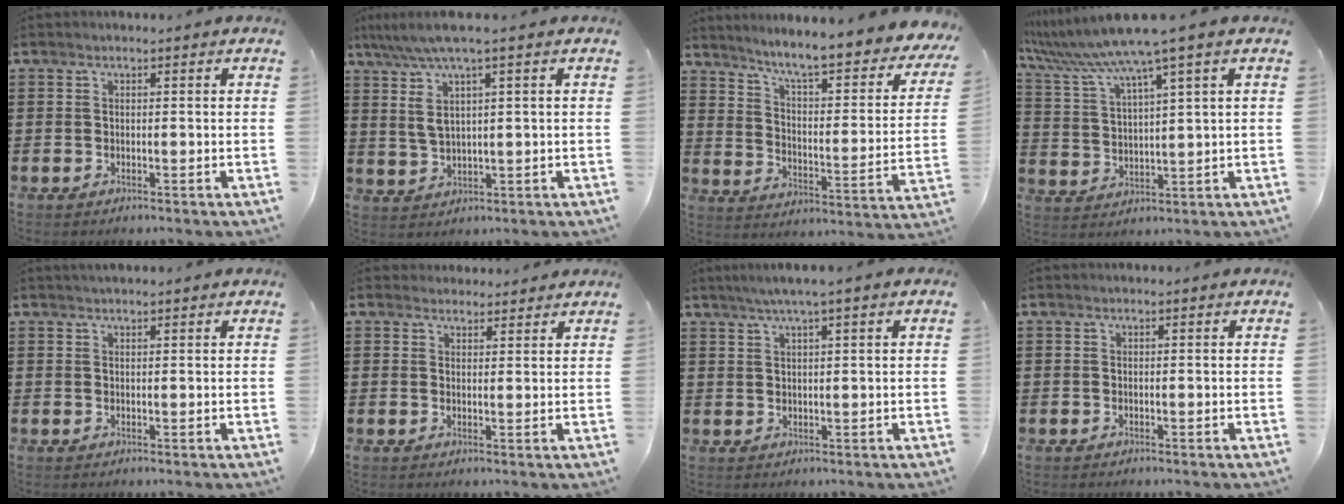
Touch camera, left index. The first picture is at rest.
{"total": 5.2, "force": [1.9, 0.7, 4.8], "torque": [-0.112, -0.005, 0.026]}
{"total": 6.3, "force": [5.3, -0.5, 3.4], "torque": [-0.081, -0.052, 0.078]}
{"total": 7.9, "force": [6.0, -0.6, 5.1], "torque": [-0.129, -0.037, 0.097]}
{"total": 1.0, "force": [0.9, 0.0, 0.4], "torque": [-0.007, 0.001, 0.017]}
{"total": 2.4, "force": [2.2, 0.8, 0.0], "torque": [-0.005, 0.001, 0.044]}
{"total": 2.7, "force": [1.4, -0.2, 2.3], "torque": [-0.044, -0.001, 0.025]}
{"total": 0.0}